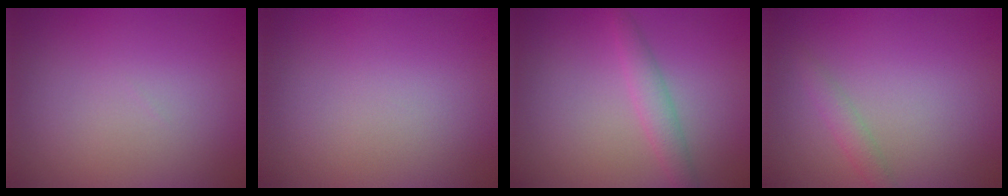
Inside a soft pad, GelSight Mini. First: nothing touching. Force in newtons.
{"total": 0.0}
{"total": 2.0, "press": 2.0, "slide": 0.1}
{"total": 1.3, "press": 1.3, "slide": 0.1}